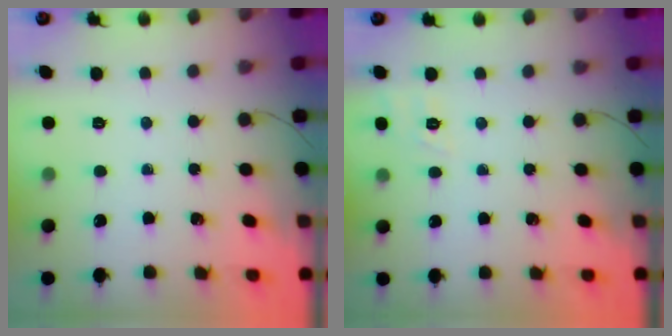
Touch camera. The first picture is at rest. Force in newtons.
{"total": 7.3, "press": 7.2, "slide": 1.6}